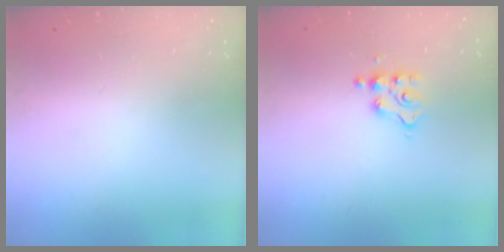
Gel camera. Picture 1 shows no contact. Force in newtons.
{"total": 4.7, "press": 4.7, "slide": 0.3}